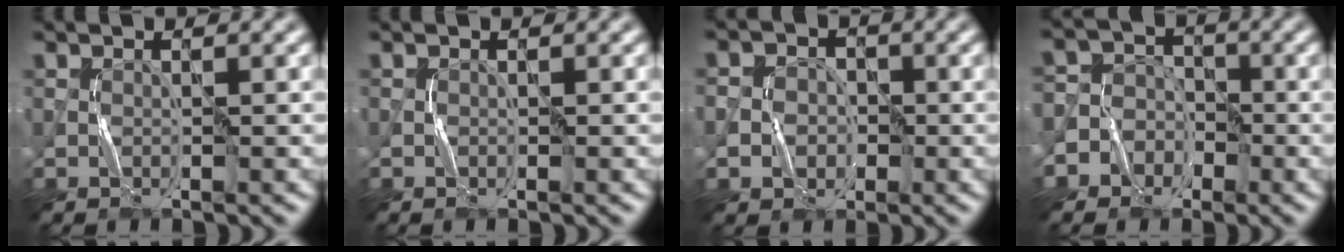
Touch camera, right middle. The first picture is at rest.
{"total": 0.0}
{"total": 3.6, "force": [-0.9, 3.3, 1.2], "torque": [-0.001, 0.011, -0.034]}
{"total": 5.6, "force": [-2.7, 4.9, 0.5], "torque": [0.005, 0.013, -0.070]}